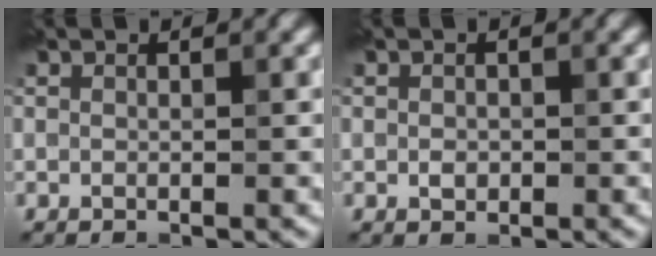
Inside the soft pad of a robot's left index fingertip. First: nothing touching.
{"total": 0.8, "force": [-0.1, 0.7, 0.4], "torque": [-0.006, -0.002, -0.004]}